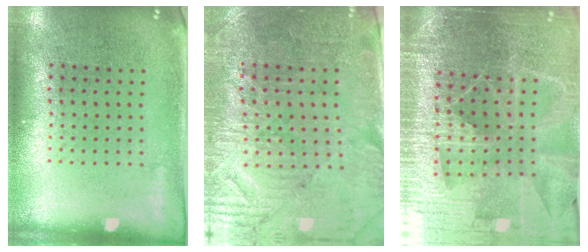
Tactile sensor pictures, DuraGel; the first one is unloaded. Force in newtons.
{"total": 3.7, "press": 3.4, "slide": 1.5}
{"total": 5.7, "press": 5.0, "slide": 2.8}